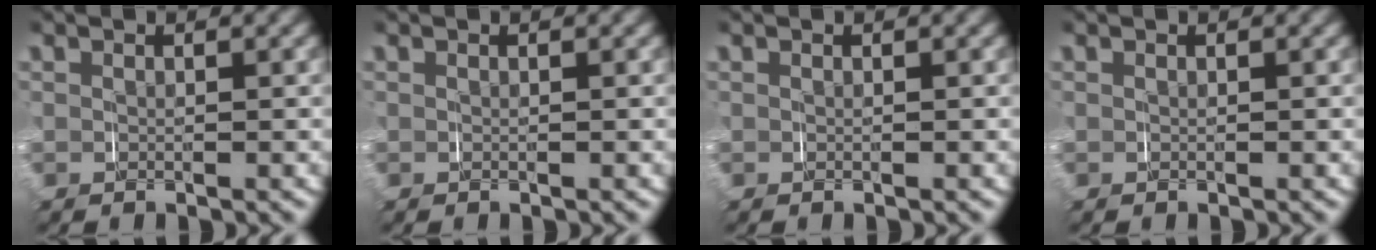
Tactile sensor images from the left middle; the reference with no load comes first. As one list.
[{"total": 0.0}, {"total": 0.0}, {"total": 0.0}]